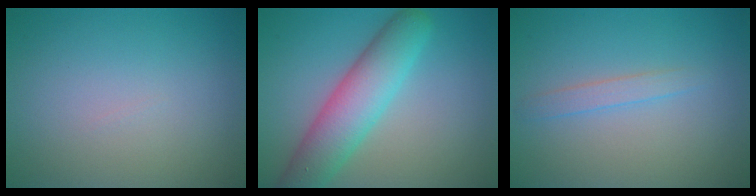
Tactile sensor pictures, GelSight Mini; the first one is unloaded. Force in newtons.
{"total": 6.5, "press": 6.5, "slide": 0.1}
{"total": 1.4, "press": 1.4, "slide": 0.1}